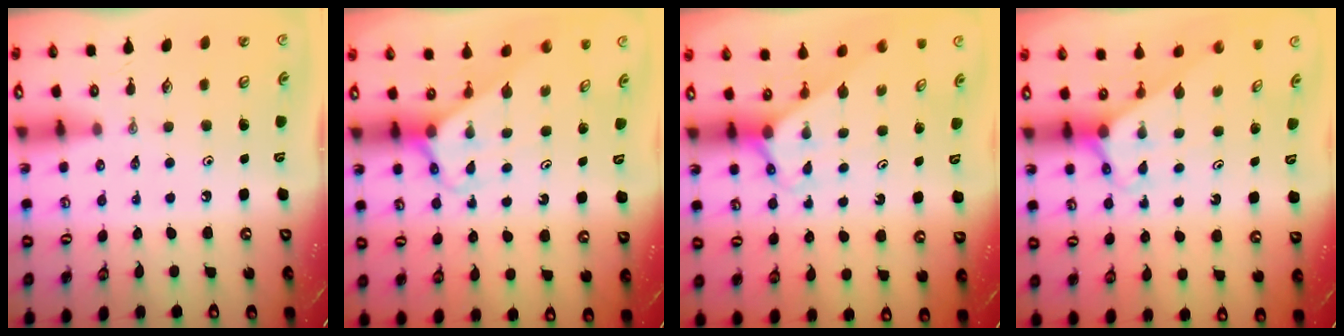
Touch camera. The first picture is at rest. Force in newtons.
{"total": 2.8, "press": 2.8, "slide": 0.3}
{"total": 2.4, "press": 2.4, "slide": 0.1}
{"total": 2.7, "press": 2.7, "slide": 0.1}